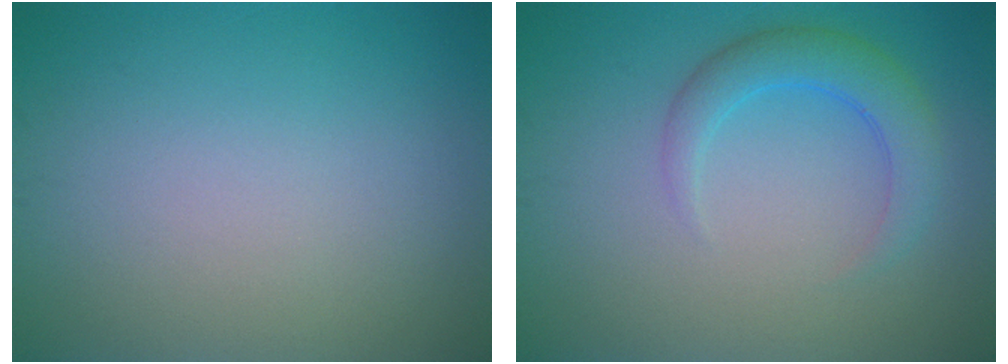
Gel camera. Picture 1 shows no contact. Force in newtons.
{"total": 3.3, "press": 3.3, "slide": 0.3}